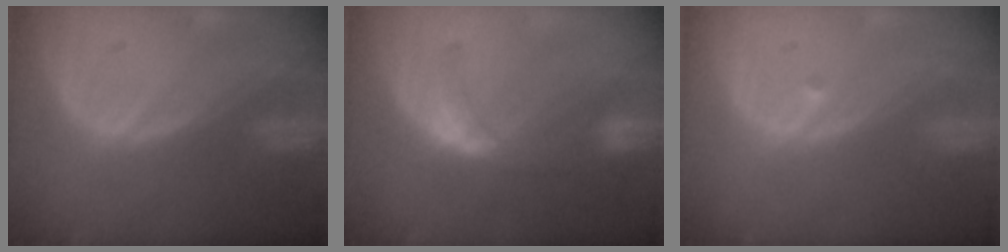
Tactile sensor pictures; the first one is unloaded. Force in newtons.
{"total": 5.8, "press": 5.3, "slide": 2.4}
{"total": 0.5, "press": 0.4, "slide": 0.3}